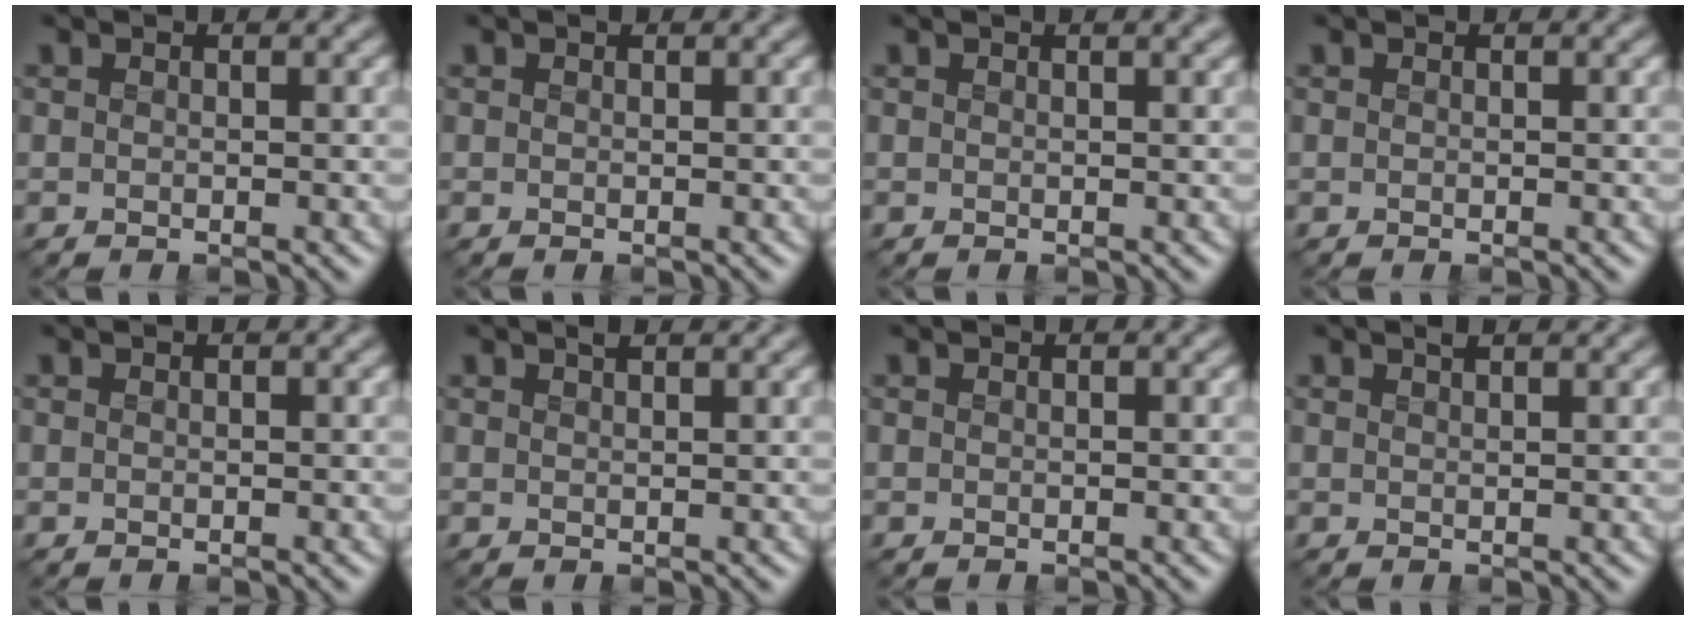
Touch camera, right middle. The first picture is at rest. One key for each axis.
{"total": 0.0}
{"total": 1.5, "fx": 1.0, "fy": 0.5, "fz": 0.9, "tx": -0.012, "ty": -0.002, "tz": 0.013}
{"total": 0.0}
{"total": 0.0}
{"total": 1.5, "fx": 1.2, "fy": 0.5, "fz": 0.9, "tx": -0.008, "ty": 0.001, "tz": 0.008}
{"total": 0.0}
{"total": 1.4, "fx": 1.1, "fy": 0.4, "fz": 0.8, "tx": -0.009, "ty": 0.000, "tz": 0.009}